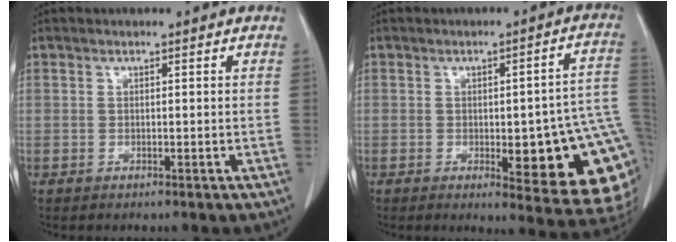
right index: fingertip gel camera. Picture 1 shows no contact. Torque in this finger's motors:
{"motor_torque": [1.85, -0.10, 0.37, 0.08]}